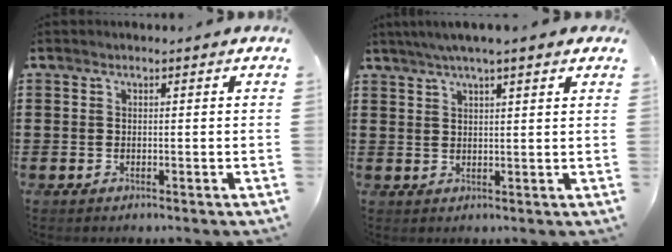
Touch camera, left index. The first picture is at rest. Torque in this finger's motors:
{"motor_torque": [1.78, -0.36, 1.05, 0.21]}